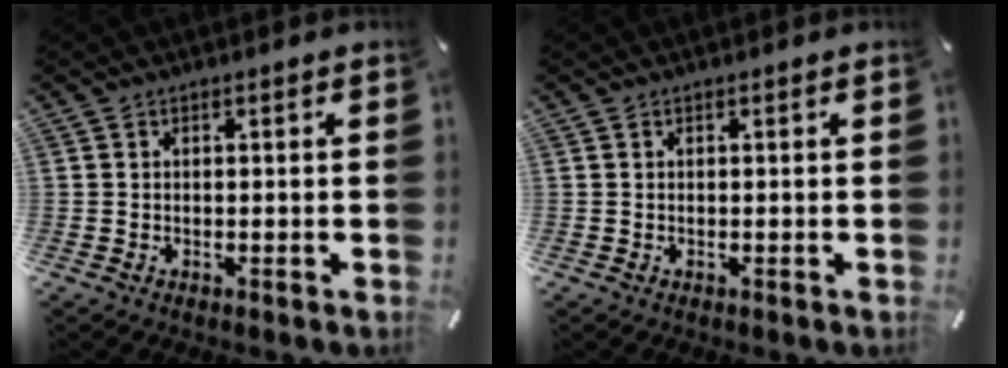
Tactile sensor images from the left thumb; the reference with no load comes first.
{"total": 0.0}